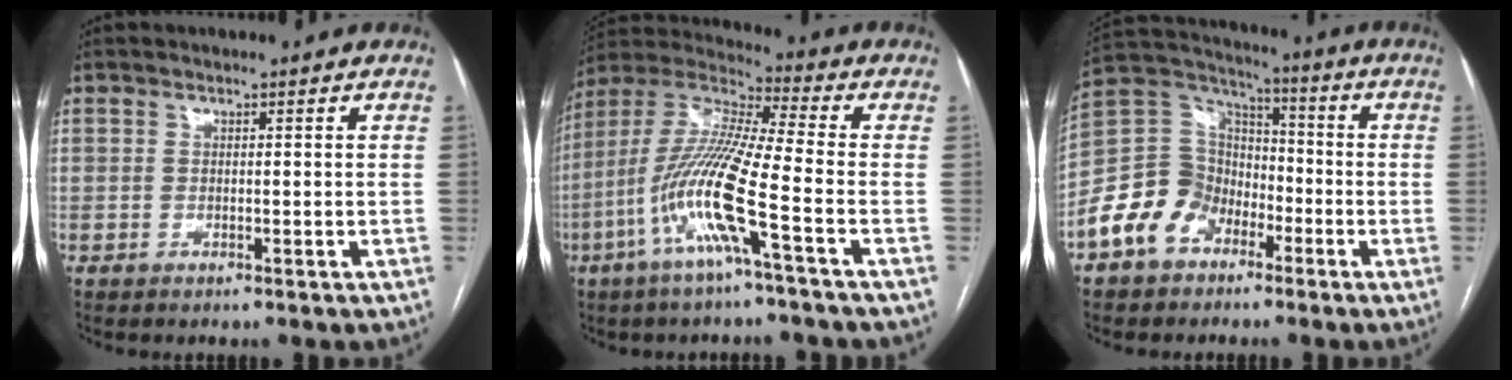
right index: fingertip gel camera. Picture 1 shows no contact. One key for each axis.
{"total": 14.5, "fx": -5.6, "fy": -0.1, "fz": 13.4, "tx": -0.284, "ty": -0.004, "tz": -0.118}
{"total": 11.9, "fx": -6.0, "fy": 9.1, "fz": 4.7, "tx": -0.112, "ty": 0.041, "tz": -0.113}